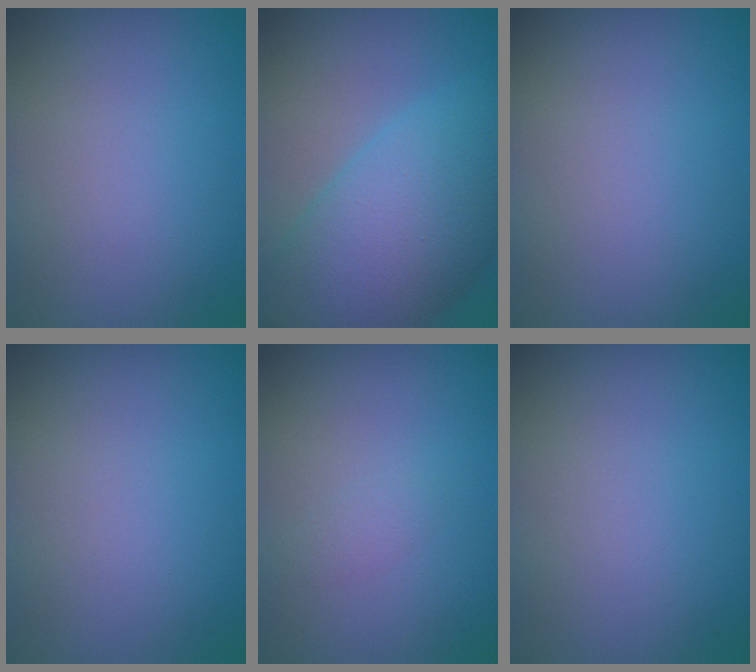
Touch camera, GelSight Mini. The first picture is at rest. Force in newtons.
{"total": 10.1, "press": 10.1, "slide": 0.3}
{"total": 0.0}
{"total": 0.0}
{"total": 0.8, "press": 0.8, "slide": 0.0}
{"total": 0.0}